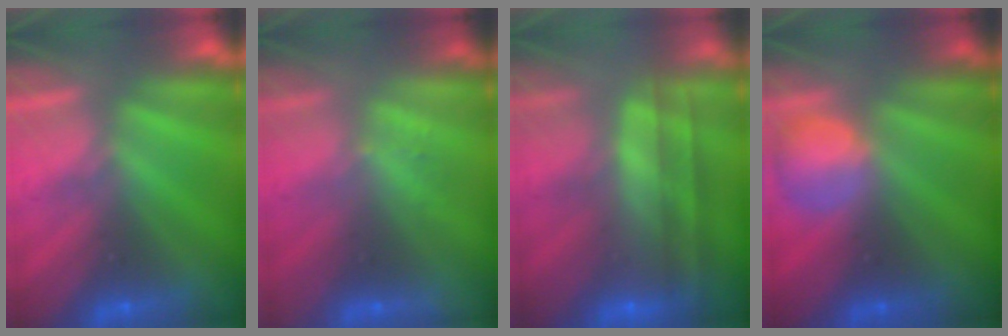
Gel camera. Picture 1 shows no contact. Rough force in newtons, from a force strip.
{"total": 1.3}
{"total": 7.8}
{"total": 2.4}